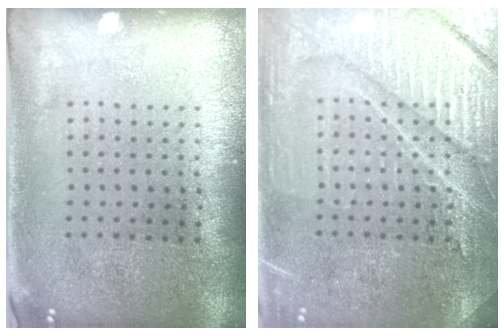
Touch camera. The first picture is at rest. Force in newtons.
{"total": 6.1, "press": 6.0, "slide": 0.8}